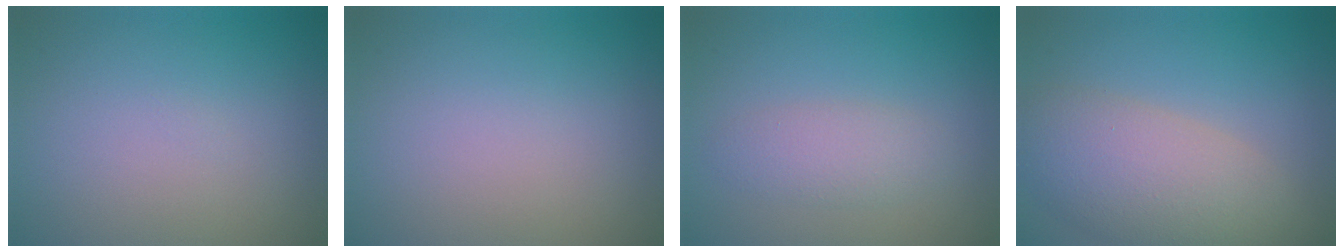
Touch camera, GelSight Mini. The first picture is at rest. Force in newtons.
{"total": 0.0}
{"total": 2.3, "press": 2.3, "slide": 0.1}
{"total": 6.9, "press": 6.9, "slide": 0.6}